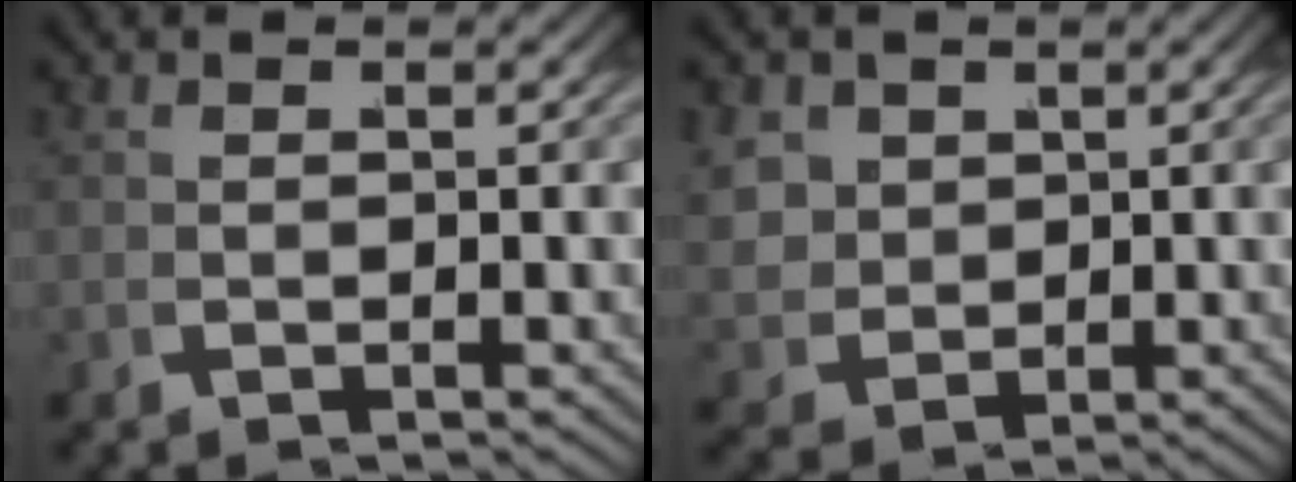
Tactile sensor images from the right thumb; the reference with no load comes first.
{"total": 5.5, "force": [0.8, 4.7, 2.9], "torque": [-0.082, -0.031, 0.029]}